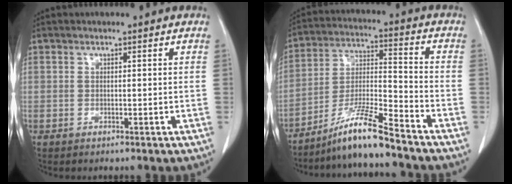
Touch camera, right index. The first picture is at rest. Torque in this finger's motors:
{"motor_torque": [0.99, -0.96, 0.48, 0.13]}